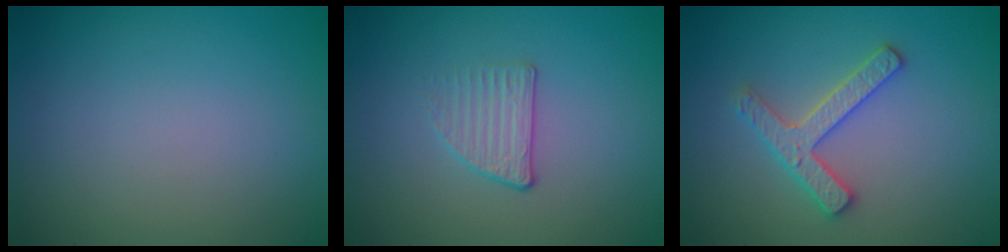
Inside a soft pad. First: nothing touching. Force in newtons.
{"total": 1.6, "press": 1.1, "slide": 1.1}
{"total": 2.7, "press": 2.6, "slide": 0.5}